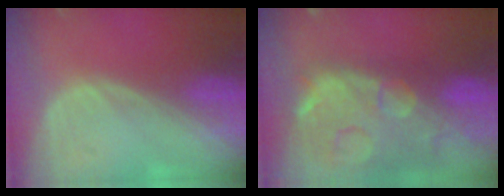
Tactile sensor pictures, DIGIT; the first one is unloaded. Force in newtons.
{"total": 15.0, "press": 12.0, "slide": 9.0}